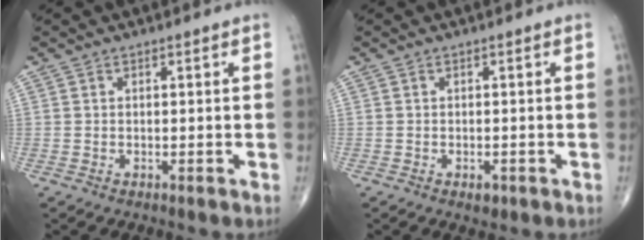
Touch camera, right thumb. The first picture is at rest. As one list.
[{"total": 1.4, "force": [-0.7, 0.8, 0.9], "torque": [-0.012, 0.000, -0.008]}]